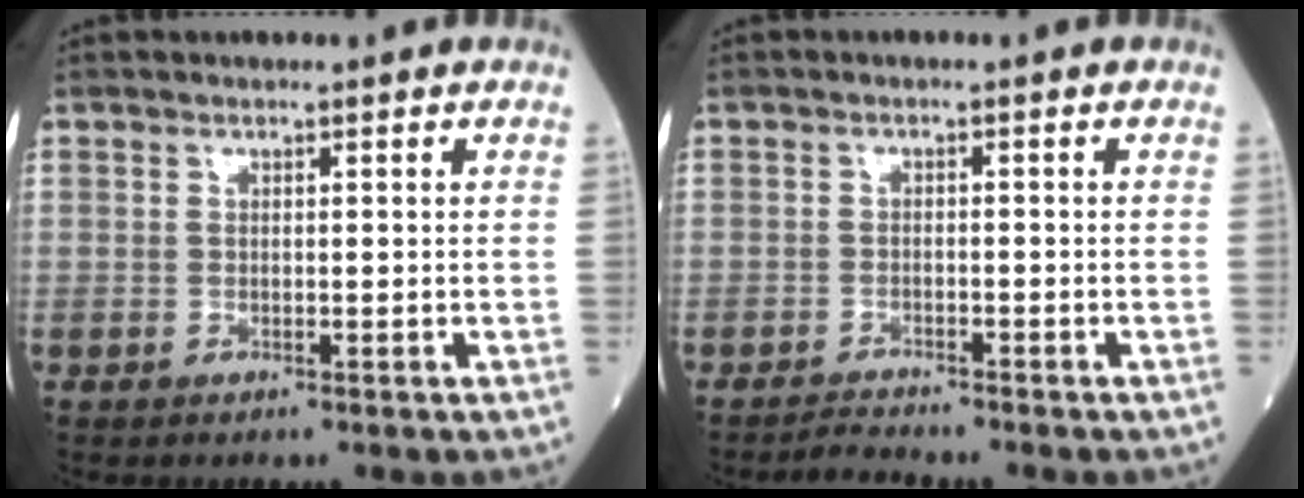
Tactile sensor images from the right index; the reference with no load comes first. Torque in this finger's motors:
{"motor_torque": [-0.98, -0.70, -0.42, -0.14]}